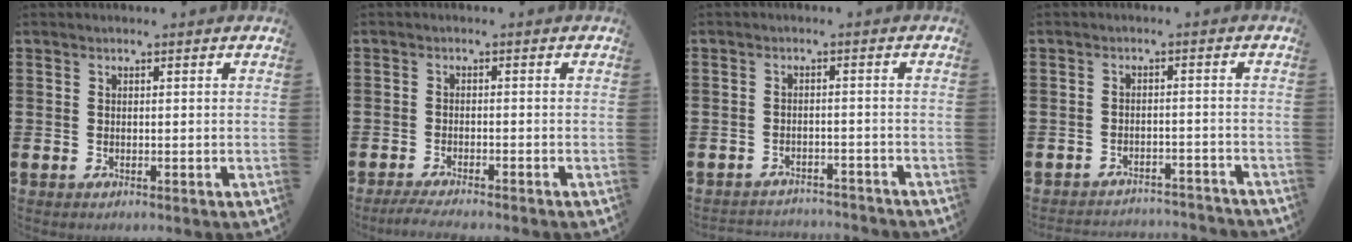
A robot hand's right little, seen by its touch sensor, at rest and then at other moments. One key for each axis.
{"total": 1.7, "fx": -1.4, "fy": 0.0, "fz": 1.0, "tx": -0.015, "ty": 0.004, "tz": -0.026}
{"total": 1.9, "fx": -1.9, "fy": 0.1, "fz": -0.2, "tx": -0.005, "ty": 0.003, "tz": -0.043}
{"total": 2.3, "fx": -2.3, "fy": 0.1, "fz": -0.1, "tx": -0.005, "ty": 0.004, "tz": -0.051}